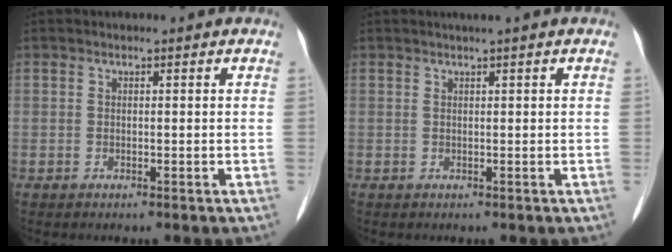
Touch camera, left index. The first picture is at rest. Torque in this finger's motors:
{"motor_torque": [-0.26, -0.27, -0.06, 0.02]}